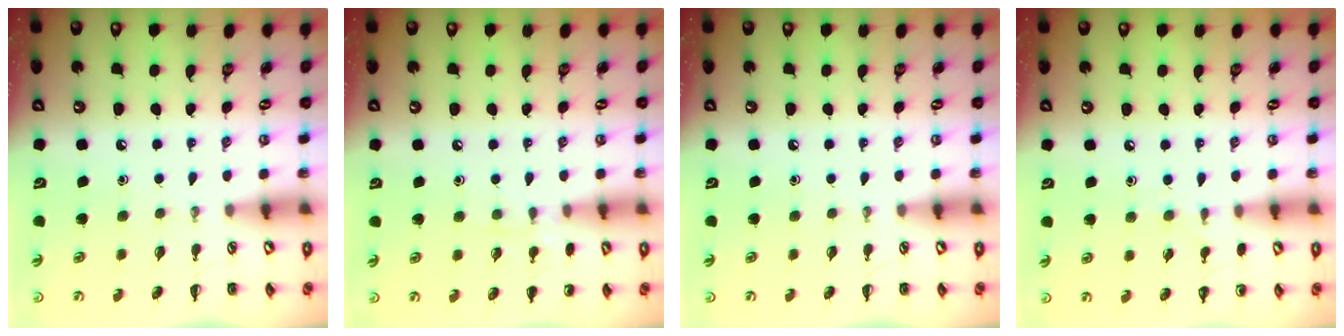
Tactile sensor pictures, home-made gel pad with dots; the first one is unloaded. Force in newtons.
{"total": 6.1, "press": 5.8, "slide": 2.0}
{"total": 0.0}
{"total": 5.8, "press": 5.6, "slide": 1.7}